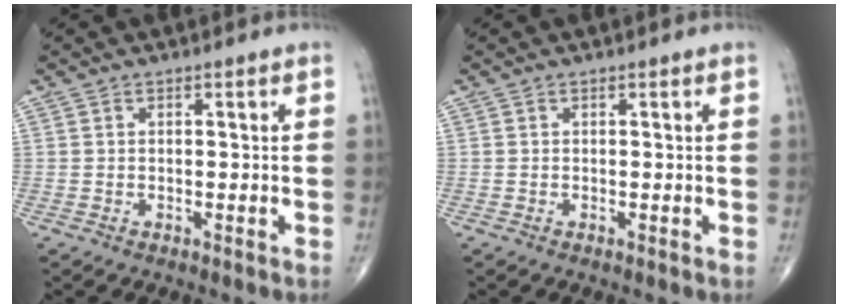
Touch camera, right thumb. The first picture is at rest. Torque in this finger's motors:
{"motor_torque": [0.70, 0.48, -0.27, -0.41, -0.04]}